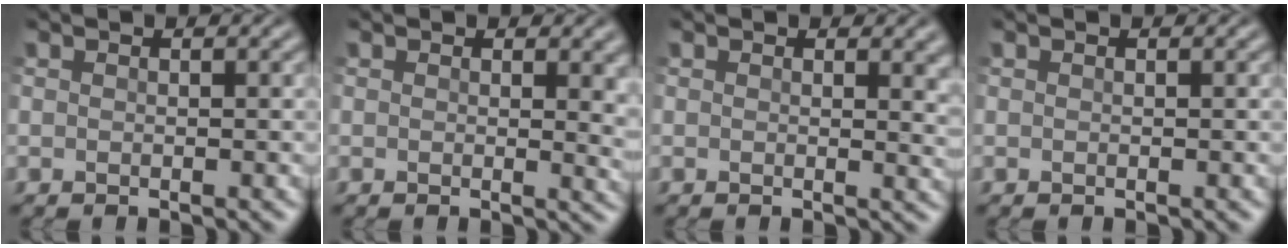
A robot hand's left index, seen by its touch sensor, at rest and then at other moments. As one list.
[{"total": 2.8, "force": [0.7, 1.0, 2.6], "torque": [-0.021, -0.003, 0.011]}, {"total": 2.5, "force": [0.8, 0.9, 2.1], "torque": [-0.017, -0.002, 0.012]}, {"total": 0.0}]